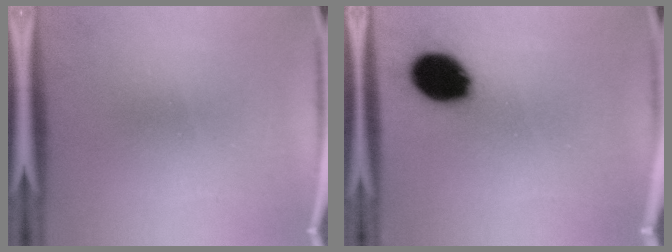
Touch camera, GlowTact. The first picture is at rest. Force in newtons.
{"total": 13.6}